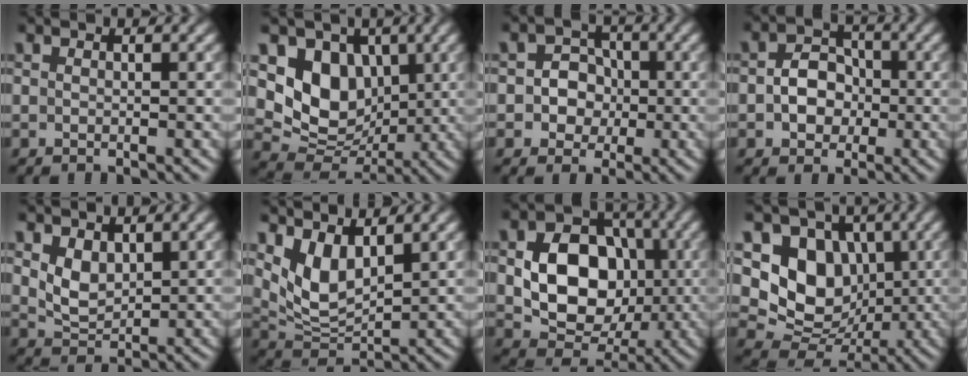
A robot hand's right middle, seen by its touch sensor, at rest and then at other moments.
{"total": 7.2, "force": [1.8, 5.8, 3.9], "torque": [-0.064, -0.016, 0.027]}
{"total": 3.9, "force": [-0.2, 3.6, 1.5], "torque": [-0.002, 0.010, -0.026]}
{"total": 3.9, "force": [-0.6, 3.1, 2.3], "torque": [-0.025, 0.001, -0.020]}
{"total": 2.7, "force": [1.1, 1.8, 1.7], "torque": [-0.039, -0.006, 0.028]}
{"total": 4.9, "force": [2.5, 2.5, 3.5], "torque": [-0.078, -0.015, 0.053]}
{"total": 9.1, "force": [-0.2, 6.9, 5.9], "torque": [-0.101, 0.002, -0.006]}
{"total": 8.1, "force": [1.6, 6.6, 4.5], "torque": [-0.078, -0.016, 0.022]}